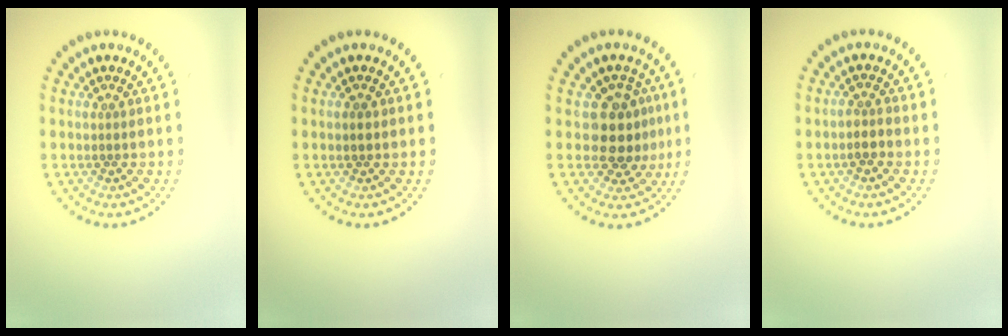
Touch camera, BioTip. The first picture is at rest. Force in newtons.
{"total": 0.8, "press": 0.7, "slide": 0.4}
{"total": 3.7, "press": 3.2, "slide": 1.7}
{"total": 1.5, "press": 1.3, "slide": 0.8}